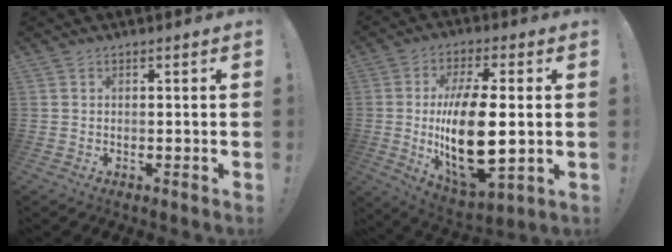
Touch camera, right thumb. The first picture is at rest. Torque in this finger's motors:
{"motor_torque": [2.69, 2.32, 2.36, -0.41, 0.82]}